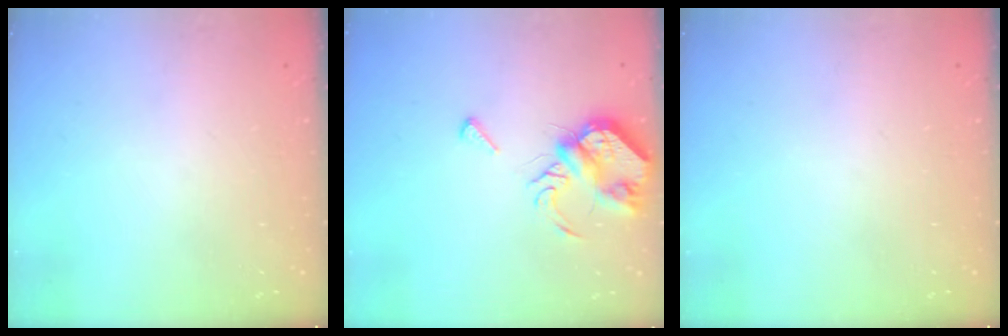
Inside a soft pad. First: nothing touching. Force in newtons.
{"total": 7.7, "press": 7.6, "slide": 1.0}
{"total": 0.0}